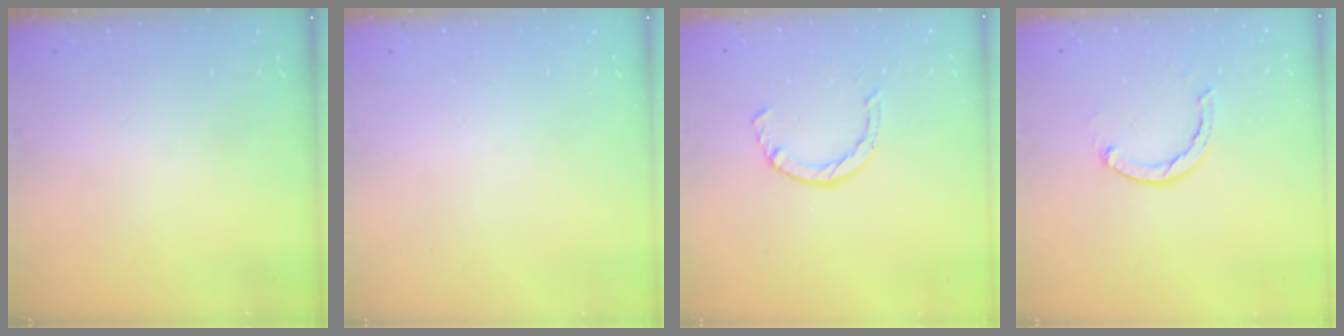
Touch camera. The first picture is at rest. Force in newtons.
{"total": 0.0}
{"total": 4.1, "press": 4.0, "slide": 0.4}
{"total": 2.4, "press": 2.4, "slide": 0.1}